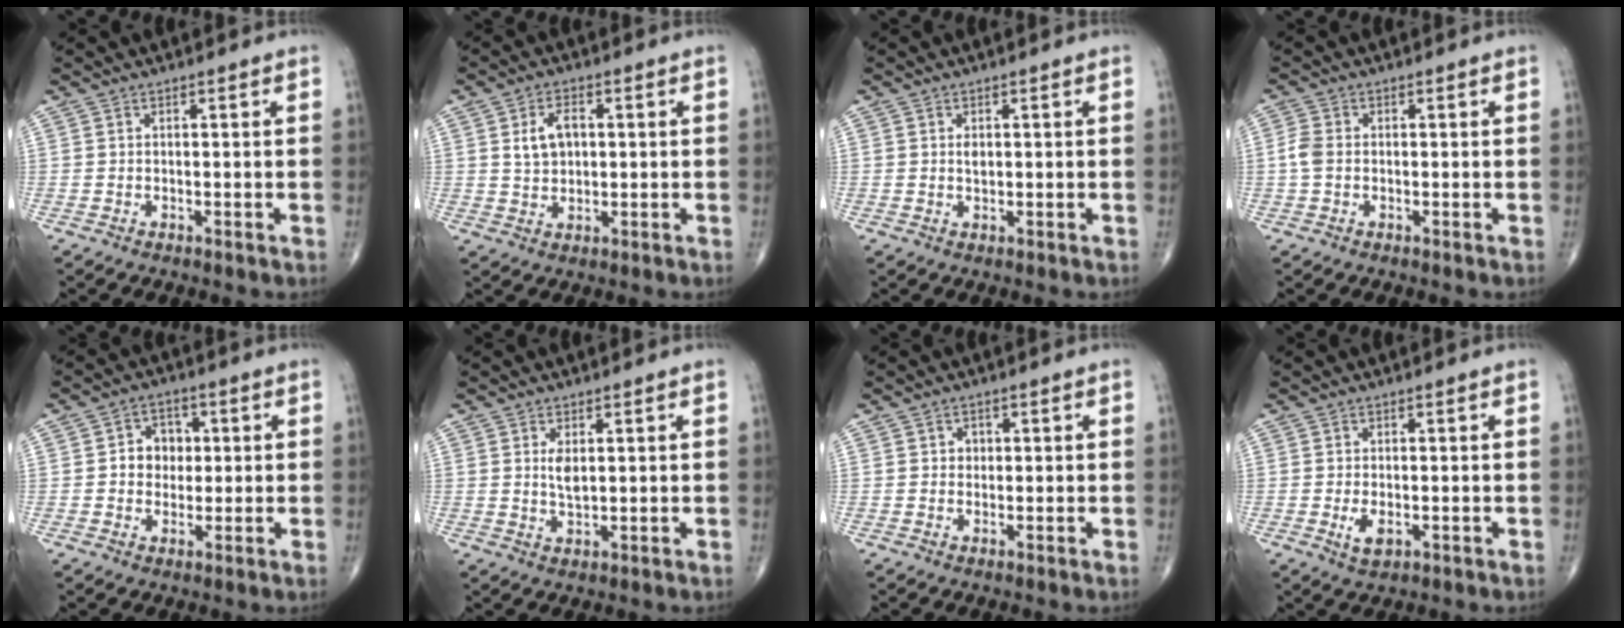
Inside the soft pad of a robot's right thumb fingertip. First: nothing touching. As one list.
[{"total": 5.6, "force": [1.2, 3.6, 4.1], "torque": [-0.062, 0.001, 0.021]}, {"total": 1.4, "force": [0.3, 0.9, 1.0], "torque": [-0.012, -0.002, 0.007]}, {"total": 2.9, "force": [-0.3, 2.1, 2.0], "torque": [-0.048, 0.005, -0.011]}, {"total": 5.9, "force": [0.6, 5.0, 3.1], "torque": [-0.012, 0.008, 0.003]}, {"total": 3.2, "force": [0.8, 1.6, 2.7], "torque": [-0.044, -0.010, 0.018]}, {"total": 1.5, "force": [0.3, 1.4, 0.6], "torque": [0.002, 0.002, 0.001]}, {"total": 3.3, "force": [-0.8, 1.8, 2.7], "torque": [-0.046, -0.006, -0.011]}]